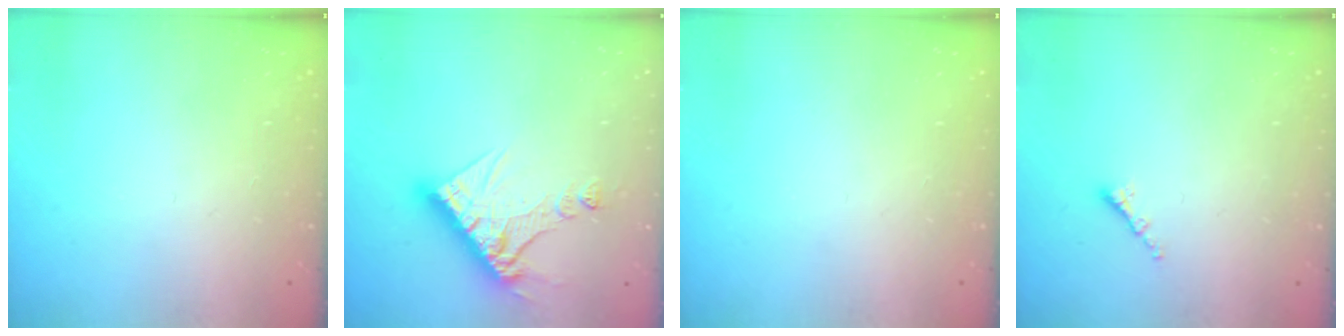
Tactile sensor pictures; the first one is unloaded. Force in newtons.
{"total": 13.4, "press": 13.4, "slide": 1.3}
{"total": 0.0}
{"total": 0.8, "press": 0.8, "slide": 0.2}